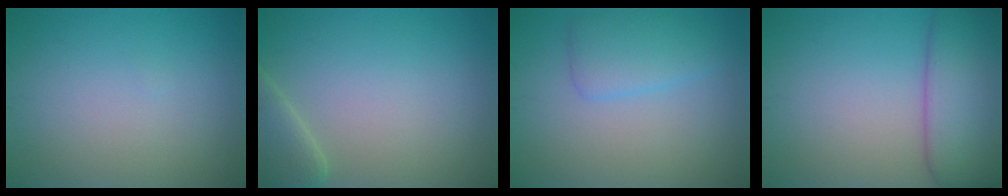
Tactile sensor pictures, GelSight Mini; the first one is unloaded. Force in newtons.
{"total": 3.2, "press": 3.2, "slide": 0.3}
{"total": 3.0, "press": 3.0, "slide": 0.2}
{"total": 7.1, "press": 7.1, "slide": 0.6}